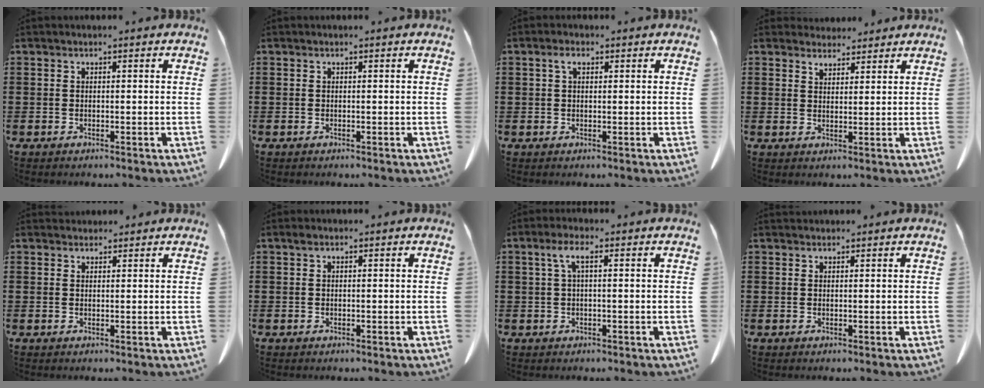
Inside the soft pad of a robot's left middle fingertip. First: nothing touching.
{"total": 0.0}
{"total": 2.0, "force": [0.8, 1.0, 1.6], "torque": [-0.036, 0.006, 0.014]}
{"total": 3.1, "force": [2.9, 1.1, 0.1], "torque": [-0.002, -0.007, 0.055]}
{"total": 1.4, "force": [1.4, 0.4, 0.0], "torque": [-0.004, 0.000, 0.029]}
{"total": 0.6, "force": [0.3, 0.3, 0.4], "torque": [-0.010, 0.002, 0.006]}
{"total": 3.2, "force": [0.6, 0.9, 3.0], "torque": [-0.061, 0.008, 0.010]}
{"total": 0.8, "force": [0.8, 0.2, 0.0], "torque": [-0.003, -0.002, 0.017]}